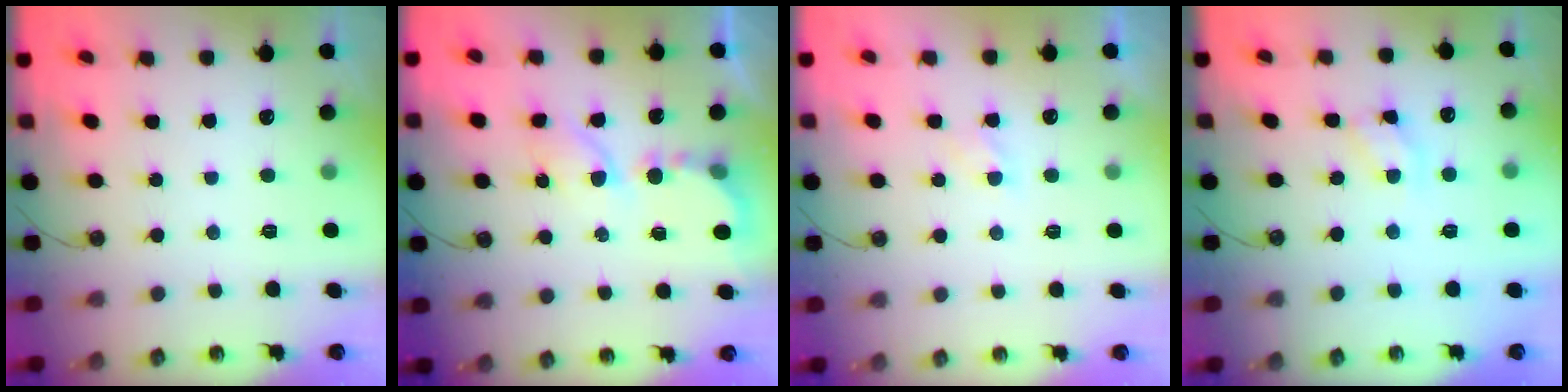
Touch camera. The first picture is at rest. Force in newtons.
{"total": 6.3, "press": 6.2, "slide": 0.7}
{"total": 2.4, "press": 2.4, "slide": 0.3}
{"total": 5.2, "press": 5.2, "slide": 0.3}